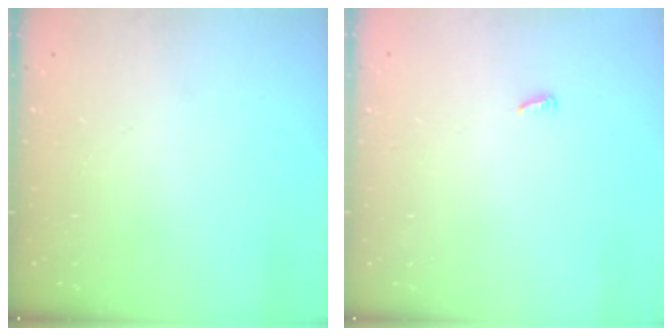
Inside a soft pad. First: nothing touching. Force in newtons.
{"total": 2.6, "press": 2.6, "slide": 0.2}